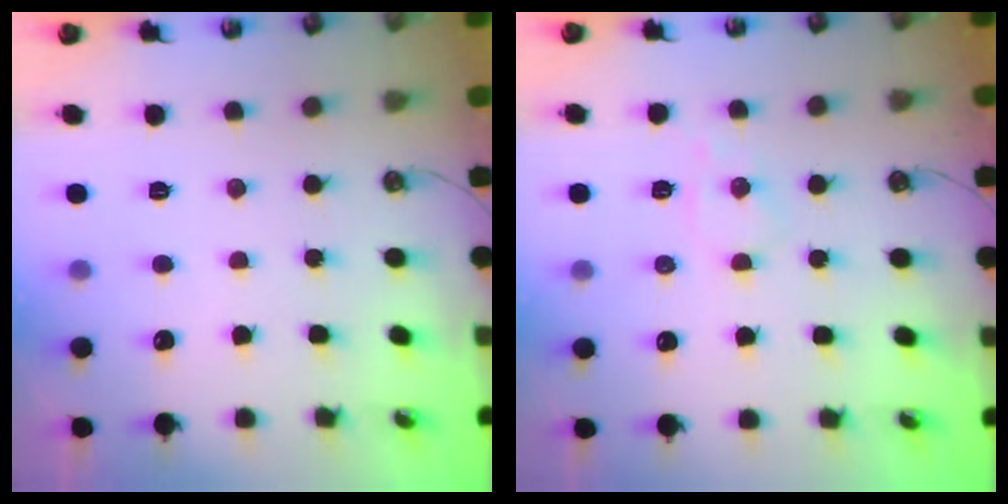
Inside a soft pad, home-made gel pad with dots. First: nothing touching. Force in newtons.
{"total": 4.4, "press": 4.3, "slide": 1.0}